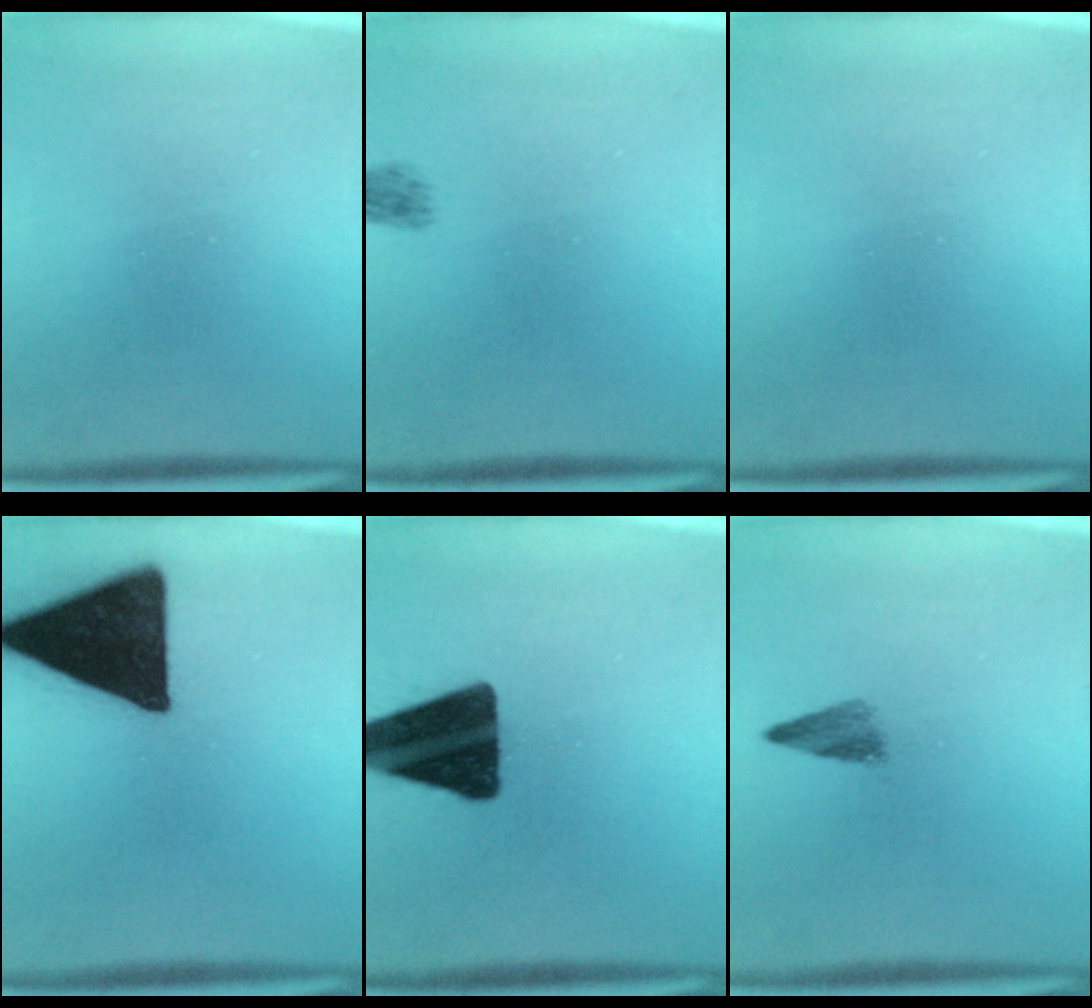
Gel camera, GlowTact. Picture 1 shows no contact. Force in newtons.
{"total": 3.0}
{"total": 0.0}
{"total": 19.7}
{"total": 17.1}
{"total": 2.4}